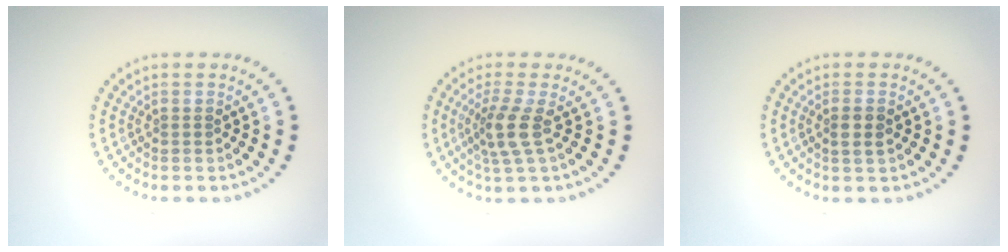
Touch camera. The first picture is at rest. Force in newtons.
{"total": 2.8, "press": 2.1, "slide": 1.8}
{"total": 1.5, "press": 1.5, "slide": 0.5}